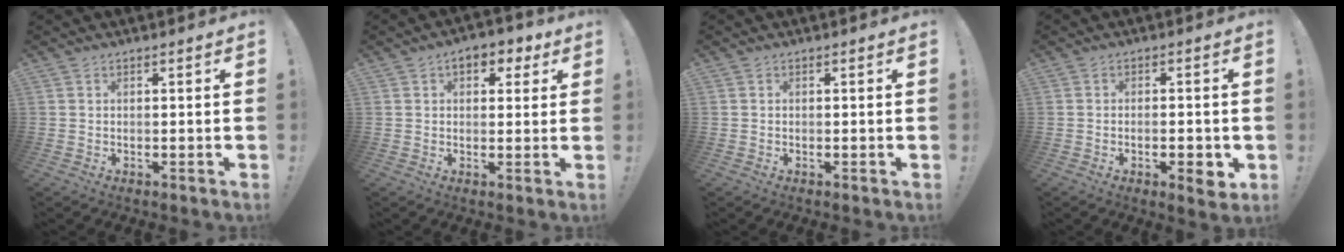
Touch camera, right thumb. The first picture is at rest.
{"total": 6.1, "force": [2.6, 3.9, 3.8], "torque": [-0.040, -0.004, 0.041]}
{"total": 0.0}
{"total": 5.0, "force": [-1.7, 1.9, 4.2], "torque": [-0.051, 0.002, -0.026]}